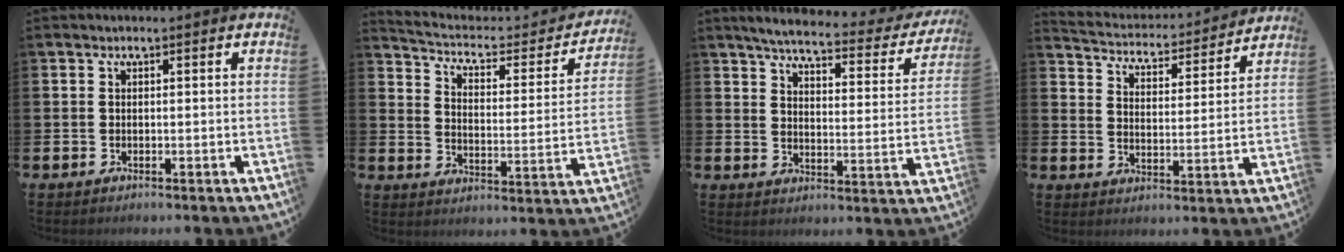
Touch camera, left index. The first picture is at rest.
{"total": 4.6, "force": [3.8, 2.1, 1.7], "torque": [-0.049, -0.031, 0.053]}
{"total": 4.9, "force": [4.3, 0.9, 2.2], "torque": [-0.057, -0.035, 0.063]}
{"total": 4.4, "force": [4.3, 1.0, 0.4], "torque": [-0.035, -0.042, 0.068]}